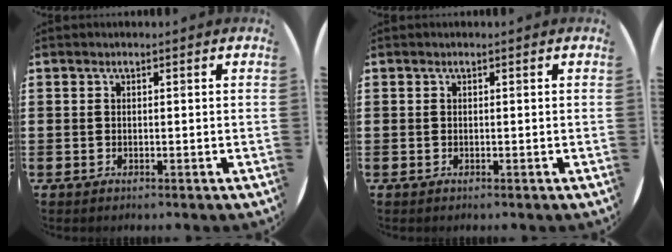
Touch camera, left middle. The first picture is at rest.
{"total": 0.0}